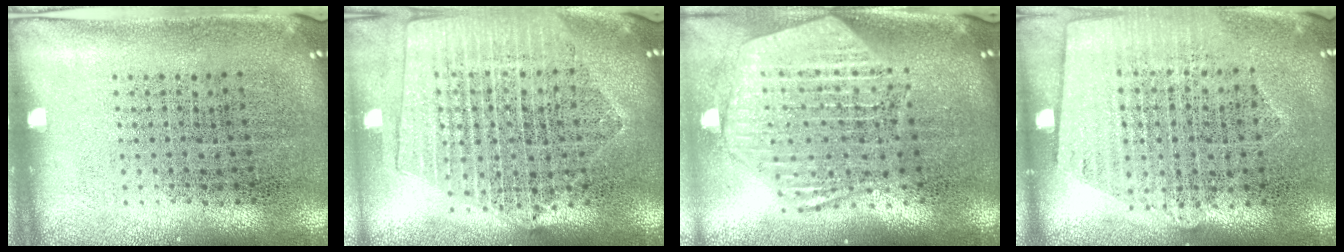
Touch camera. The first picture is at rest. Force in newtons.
{"total": 2.0, "press": 1.9, "slide": 0.8}
{"total": 2.8, "press": 2.3, "slide": 1.6}
{"total": 1.3, "press": 1.2, "slide": 0.5}